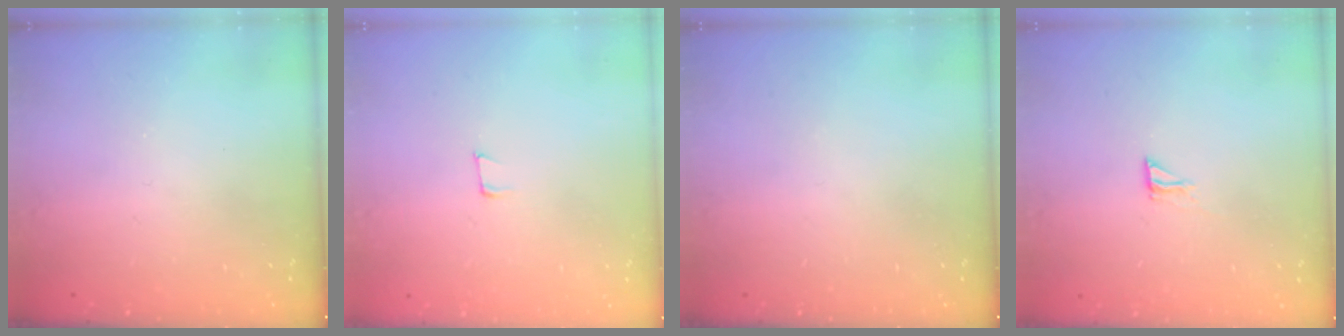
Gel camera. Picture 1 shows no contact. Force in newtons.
{"total": 4.1, "press": 4.0, "slide": 1.1}
{"total": 0.0}
{"total": 4.6, "press": 4.5, "slide": 0.5}